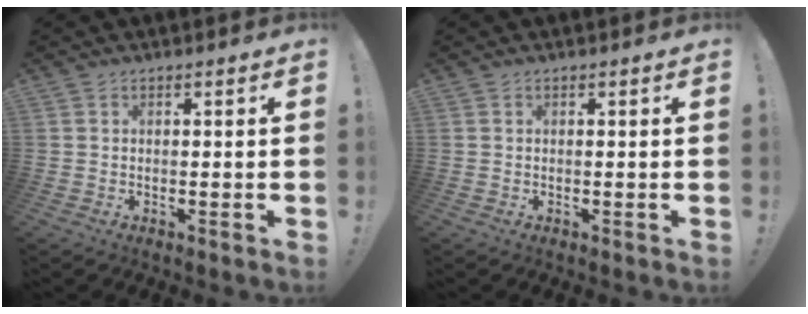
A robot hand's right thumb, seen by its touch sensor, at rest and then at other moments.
{"total": 0.0}